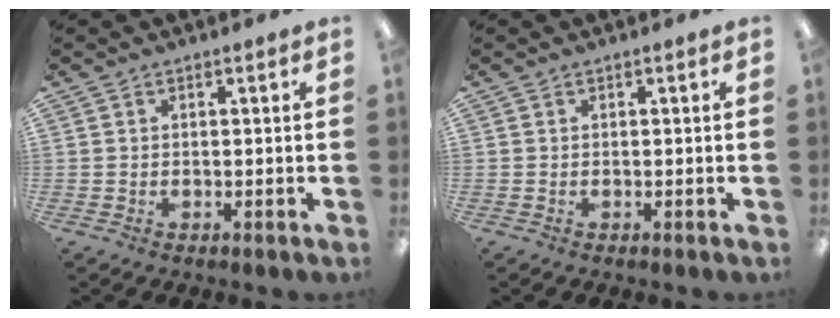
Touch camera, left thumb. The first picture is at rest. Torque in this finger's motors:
{"motor_torque": [0.00, 0.00, 0.00, 0.00, 0.00]}